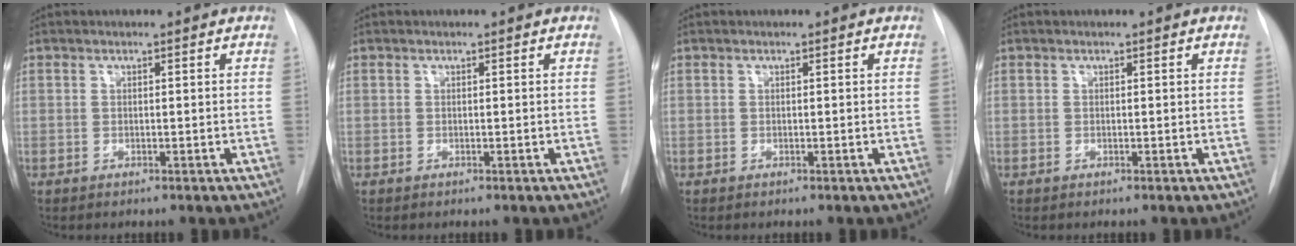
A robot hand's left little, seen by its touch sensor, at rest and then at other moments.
{"total": 0.0}
{"total": 0.0}
{"total": 0.0}